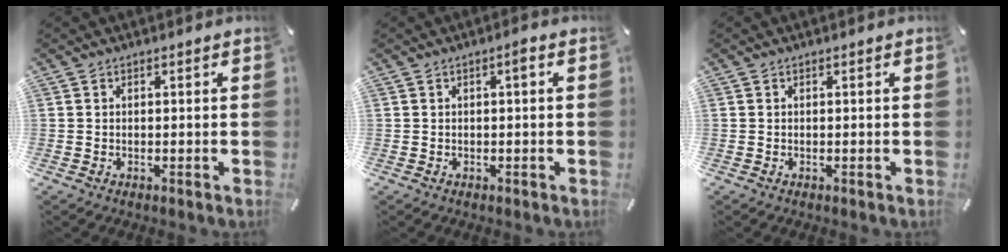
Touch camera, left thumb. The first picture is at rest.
{"total": 1.5, "force": [0.1, 0.4, 1.4], "torque": [-0.028, 0.004, -0.001]}
{"total": 0.0}